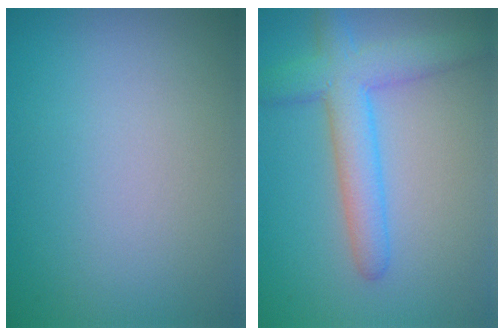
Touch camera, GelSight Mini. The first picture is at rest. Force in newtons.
{"total": 5.1, "press": 5.1, "slide": 0.2}